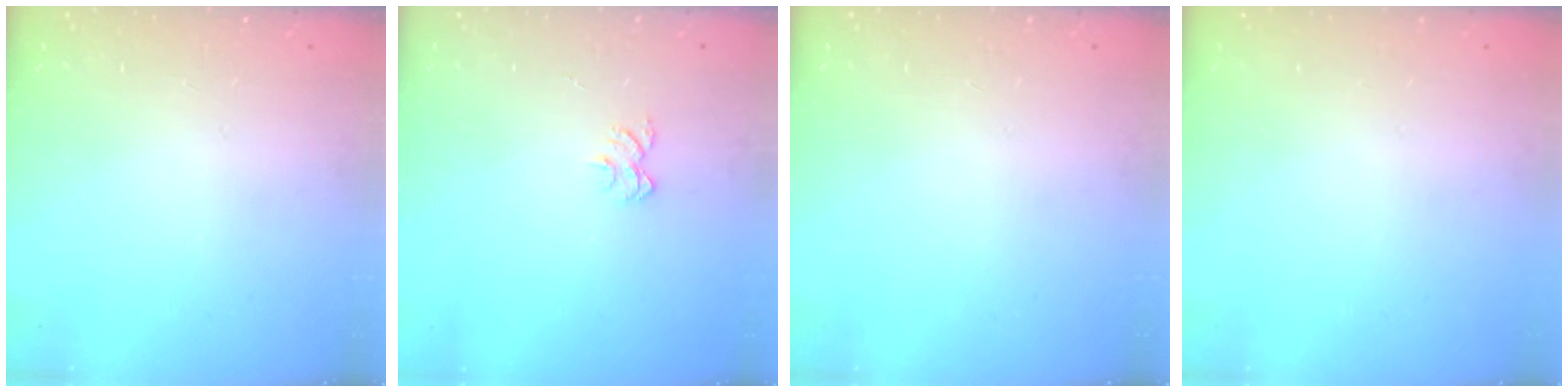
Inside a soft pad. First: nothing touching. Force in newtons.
{"total": 5.4, "press": 5.4, "slide": 0.5}
{"total": 0.0}
{"total": 0.0}